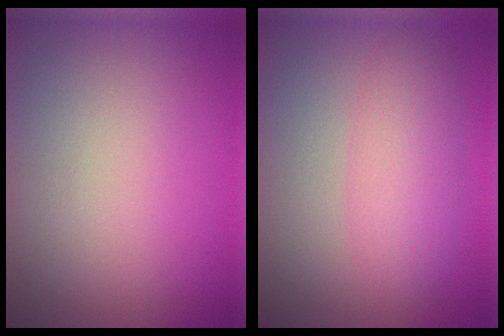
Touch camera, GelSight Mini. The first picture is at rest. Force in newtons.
{"total": 3.7, "press": 3.7, "slide": 0.1}